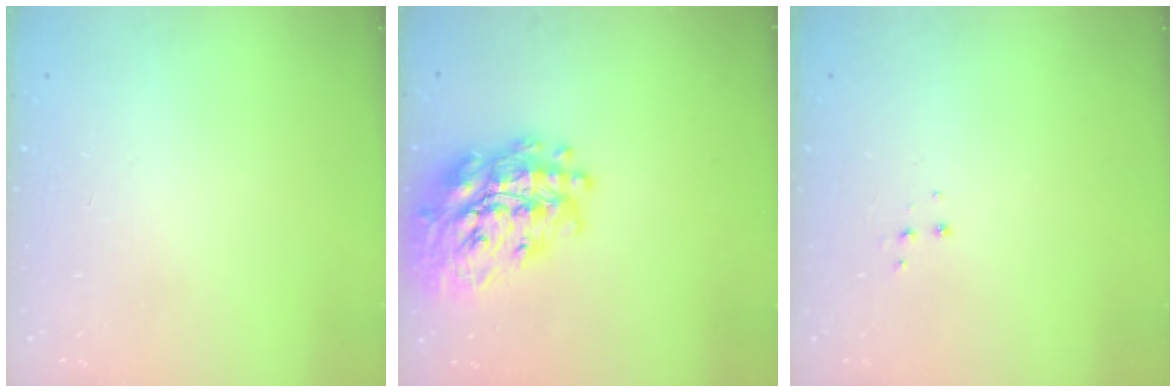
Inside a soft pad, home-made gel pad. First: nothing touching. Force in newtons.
{"total": 25.9, "press": 25.8, "slide": 2.3}
{"total": 3.9, "press": 3.9, "slide": 0.5}